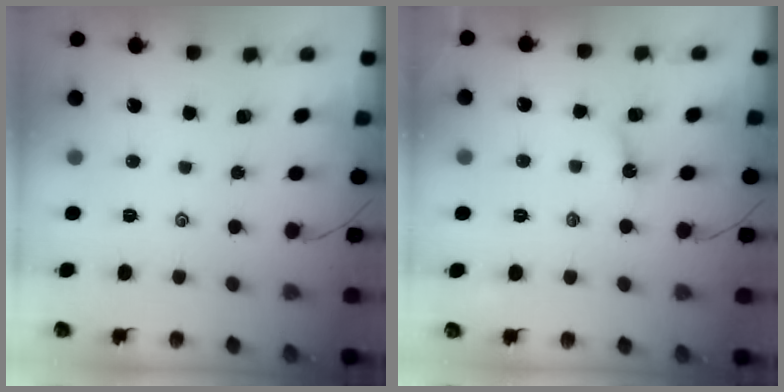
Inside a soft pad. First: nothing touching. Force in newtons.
{"total": 2.6, "press": 2.6, "slide": 0.3}